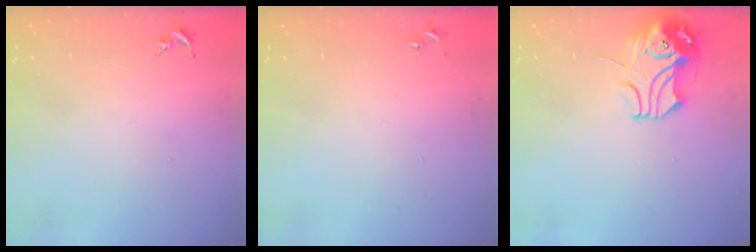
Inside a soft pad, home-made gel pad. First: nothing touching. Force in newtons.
{"total": 0.0}
{"total": 11.3, "press": 11.1, "slide": 1.8}